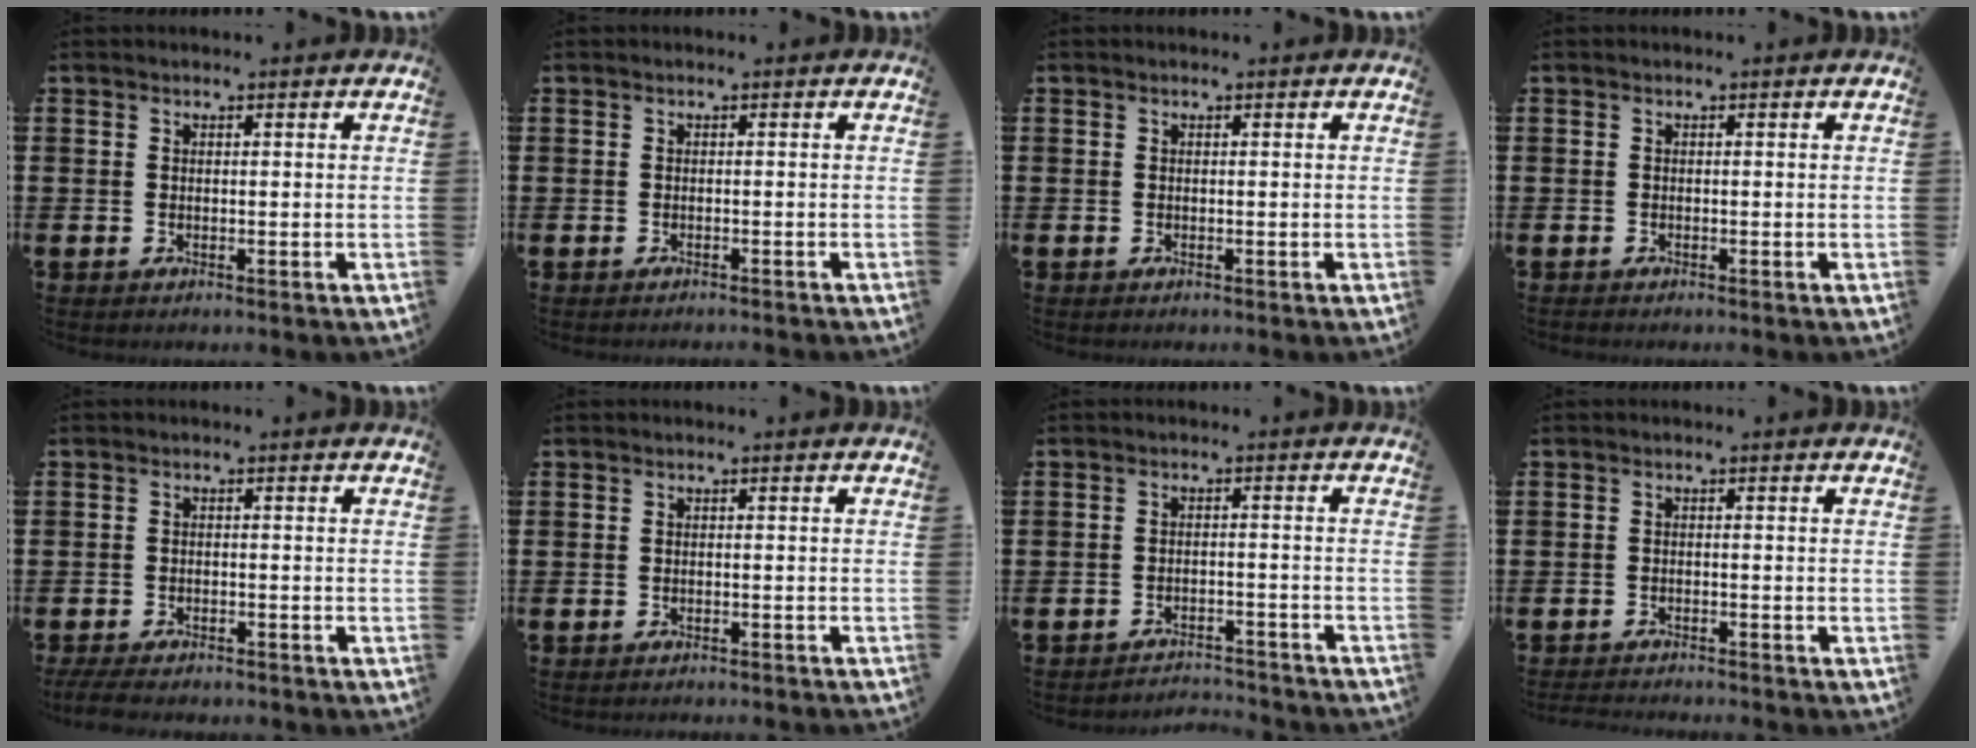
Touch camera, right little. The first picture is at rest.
{"total": 0.5, "force": [-0.5, -0.2, 0.0], "torque": [0.001, -0.001, -0.011]}
{"total": 0.0}
{"total": 0.0}
{"total": 2.1, "force": [-2.0, 0.3, 0.6], "torque": [-0.012, 0.005, -0.040]}
{"total": 0.7, "force": [-0.7, -0.1, 0.0], "torque": [0.000, -0.001, -0.015]}
{"total": 2.4, "force": [-2.4, -0.1, -0.2], "torque": [-0.003, 0.004, -0.054]}
{"total": 1.4, "force": [-1.4, -0.1, 0.1], "torque": [-0.002, 0.002, -0.027]}